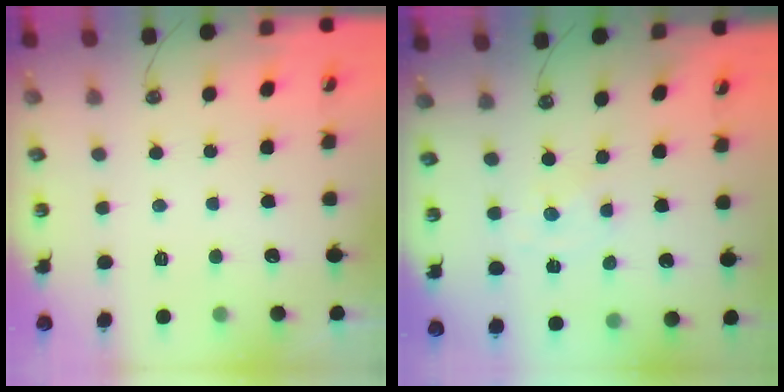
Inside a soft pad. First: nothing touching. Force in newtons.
{"total": 0.0}